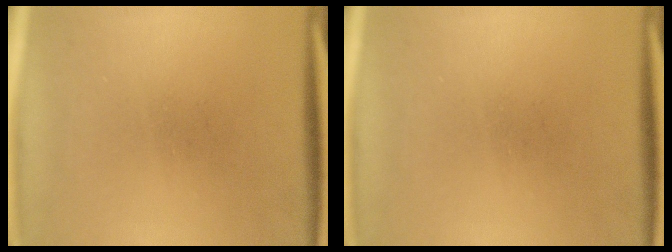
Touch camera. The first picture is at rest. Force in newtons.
{"total": 0.0}